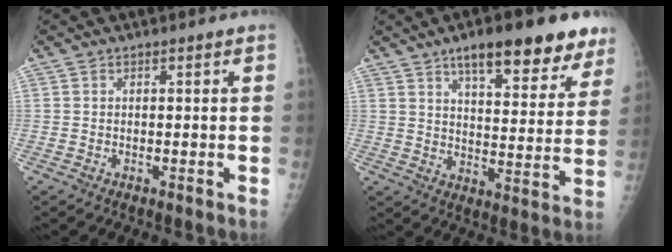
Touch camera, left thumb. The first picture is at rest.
{"total": 17.9, "force": [11.9, 6.2, 11.8], "torque": [-0.113, -0.047, 0.168]}